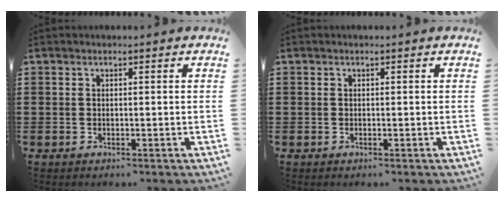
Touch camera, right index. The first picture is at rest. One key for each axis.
{"total": 0.0}